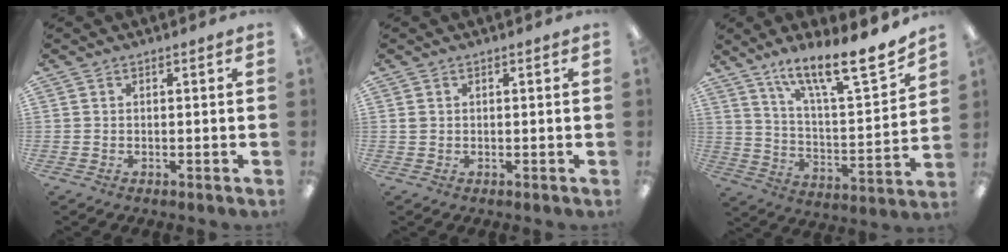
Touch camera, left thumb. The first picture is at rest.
{"total": 0.8, "force": [0.2, 0.7, 0.4], "torque": [-0.009, 0.004, 0.004]}
{"total": 16.8, "force": [13.6, 2.8, 9.4], "torque": [-0.147, -0.098, 0.223]}